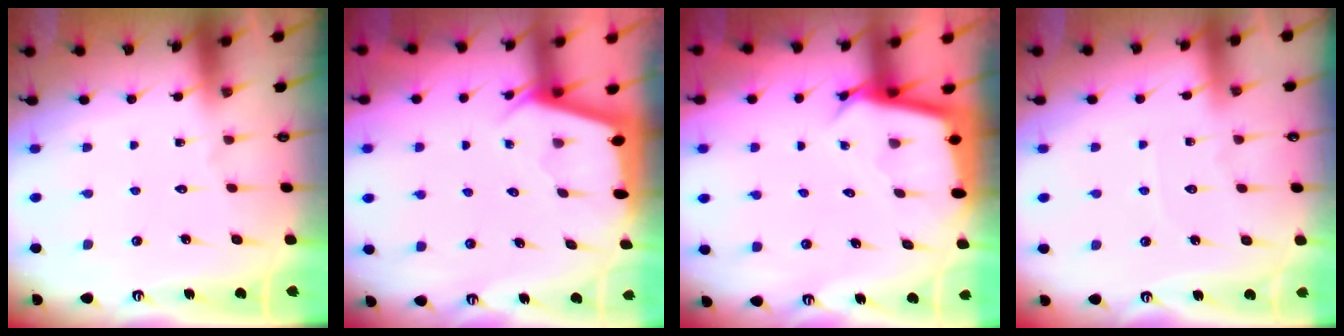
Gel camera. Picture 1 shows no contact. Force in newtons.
{"total": 2.3, "press": 2.3, "slide": 0.3}
{"total": 2.9, "press": 2.9, "slide": 0.0}
{"total": 2.2, "press": 2.2, "slide": 0.4}